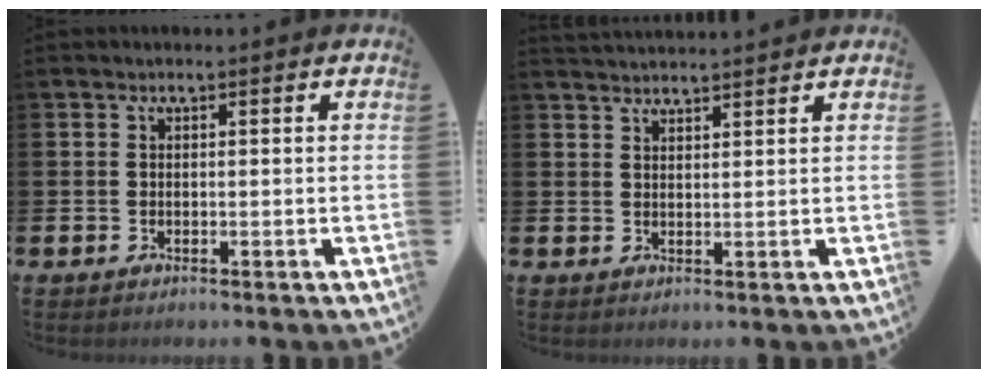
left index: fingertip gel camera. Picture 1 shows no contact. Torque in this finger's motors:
{"motor_torque": [0.58, -1.11, -0.06, 0.00]}